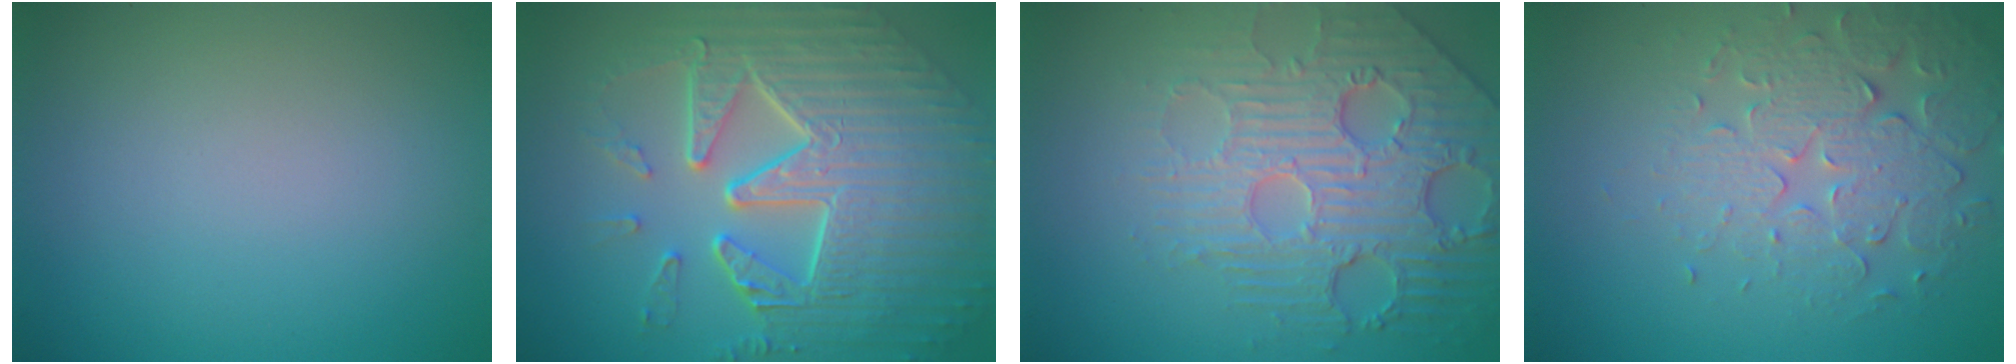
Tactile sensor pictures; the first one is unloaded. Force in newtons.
{"total": 10.0, "press": 6.8, "slide": 7.3}
{"total": 6.9, "press": 5.3, "slide": 4.4}
{"total": 4.4, "press": 4.1, "slide": 1.7}